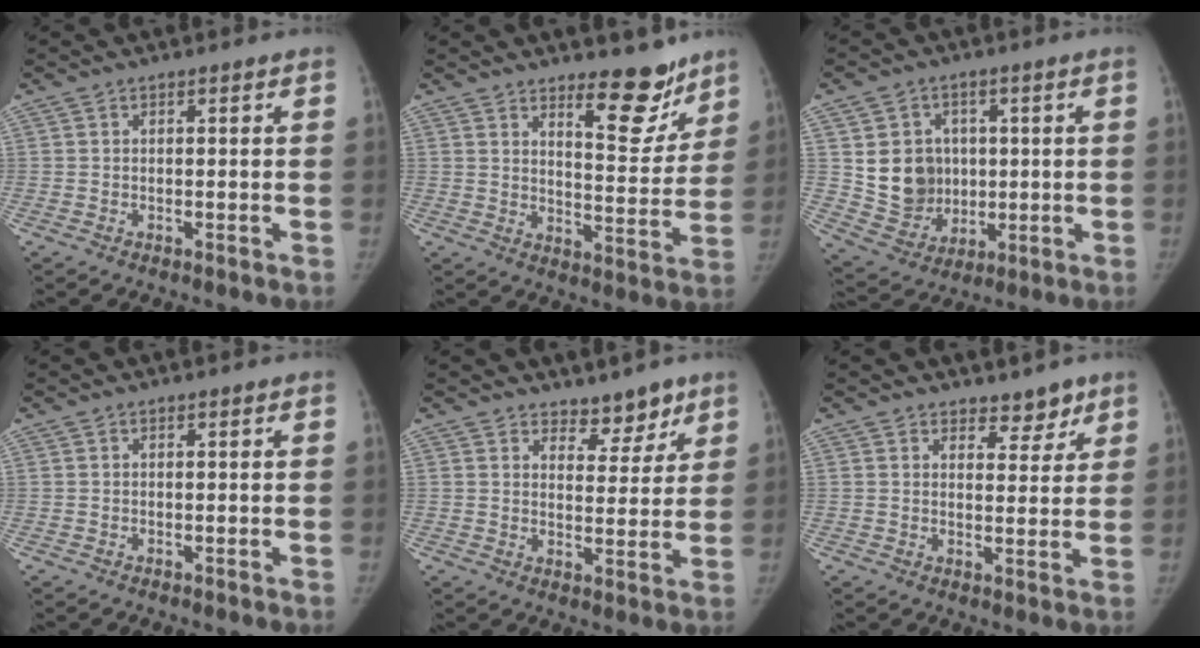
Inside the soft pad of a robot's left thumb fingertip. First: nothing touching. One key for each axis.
{"total": 11.0, "fx": 8.1, "fy": 3.9, "fz": 6.3, "tx": -0.050, "ty": -0.068, "tz": 0.124}
{"total": 11.5, "fx": 1.5, "fy": 10.1, "fz": 5.1, "tx": -0.047, "ty": -0.007, "tz": 0.045}
{"total": 0.0}
{"total": 5.8, "fx": 4.6, "fy": 3.1, "fz": 1.8, "tx": 0.014, "ty": -0.032, "tz": 0.069}
{"total": 4.3, "fx": 3.4, "fy": 2.3, "fz": 1.2, "tx": 0.015, "ty": -0.022, "tz": 0.049}